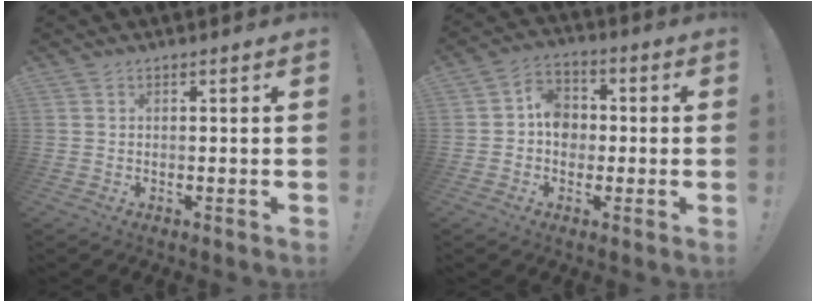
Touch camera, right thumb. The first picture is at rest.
{"total": 8.7, "force": [-0.3, 7.6, 4.3], "torque": [-0.060, 0.016, 0.000]}